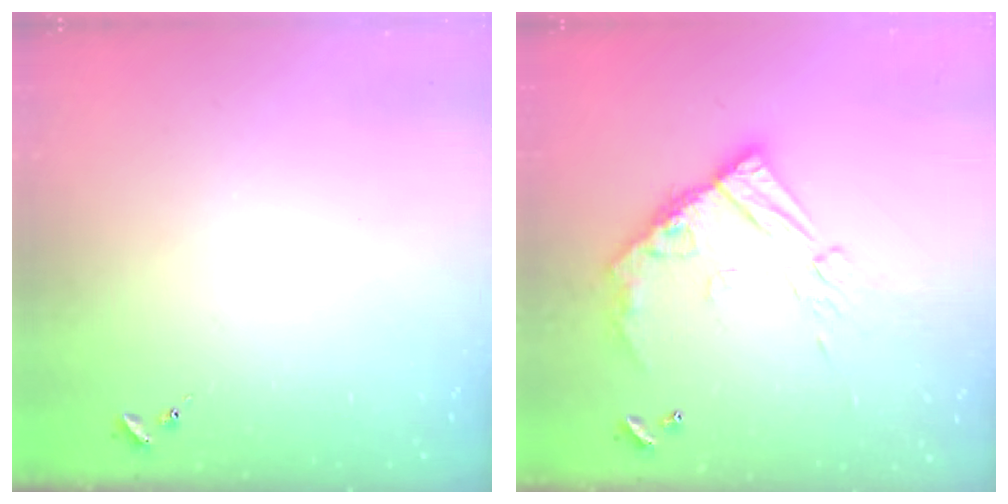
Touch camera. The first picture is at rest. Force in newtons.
{"total": 14.5, "press": 14.5, "slide": 1.1}